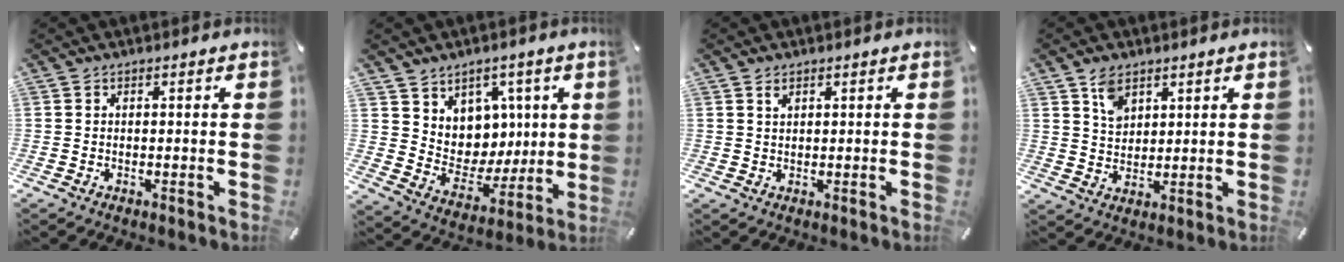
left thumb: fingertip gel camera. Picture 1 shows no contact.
{"total": 9.1, "force": [4.1, 8.1, 0.5], "torque": [-0.016, -0.061, 0.087]}
{"total": 1.3, "force": [0.9, 0.6, 0.8], "torque": [-0.008, -0.003, 0.015]}
{"total": 5.7, "force": [3.4, 4.0, 2.2], "torque": [-0.031, -0.008, 0.061]}